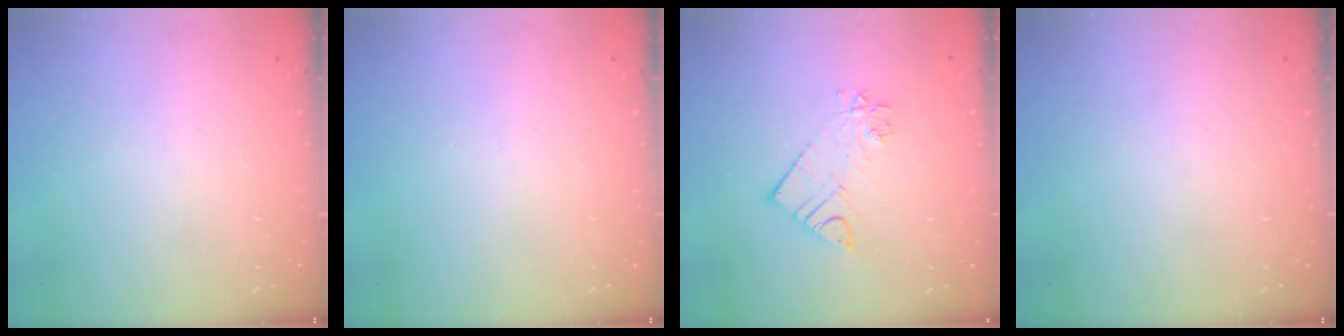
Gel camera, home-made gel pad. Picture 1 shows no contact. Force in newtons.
{"total": 0.0}
{"total": 9.3, "press": 9.3, "slide": 0.7}
{"total": 0.0}